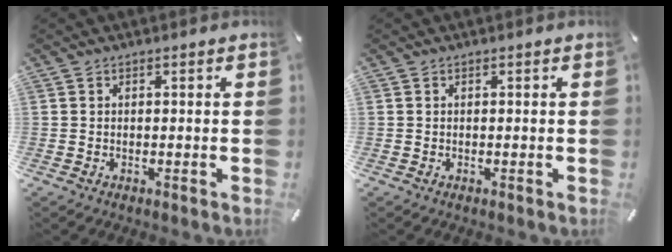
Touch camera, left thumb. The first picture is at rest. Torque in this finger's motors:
{"motor_torque": [0.00, 0.00, 0.00, 0.00, 0.00]}